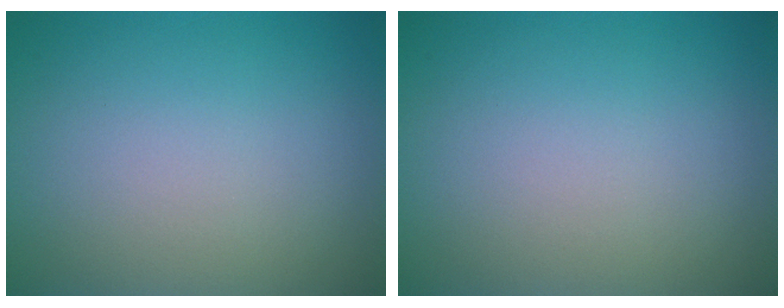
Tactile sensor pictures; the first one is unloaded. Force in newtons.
{"total": 0.0}